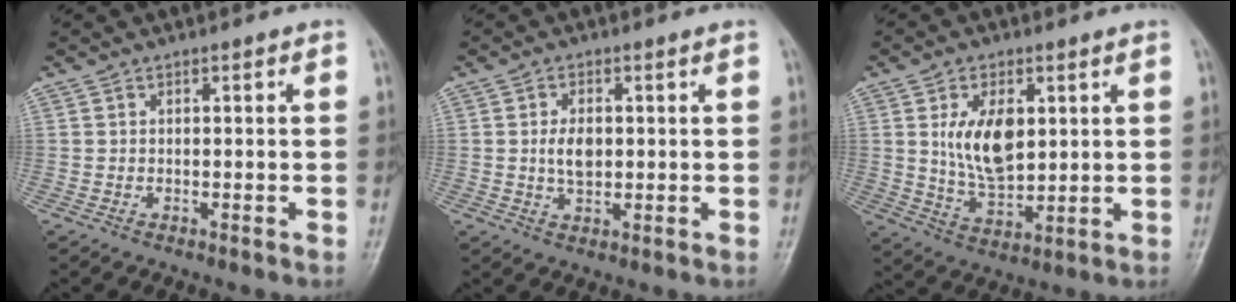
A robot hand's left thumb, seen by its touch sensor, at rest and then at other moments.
{"total": 4.3, "force": [0.5, 2.5, 3.5], "torque": [-0.060, -0.001, 0.011]}
{"total": 10.6, "force": [2.6, 5.7, 8.5], "torque": [-0.134, -0.019, 0.057]}